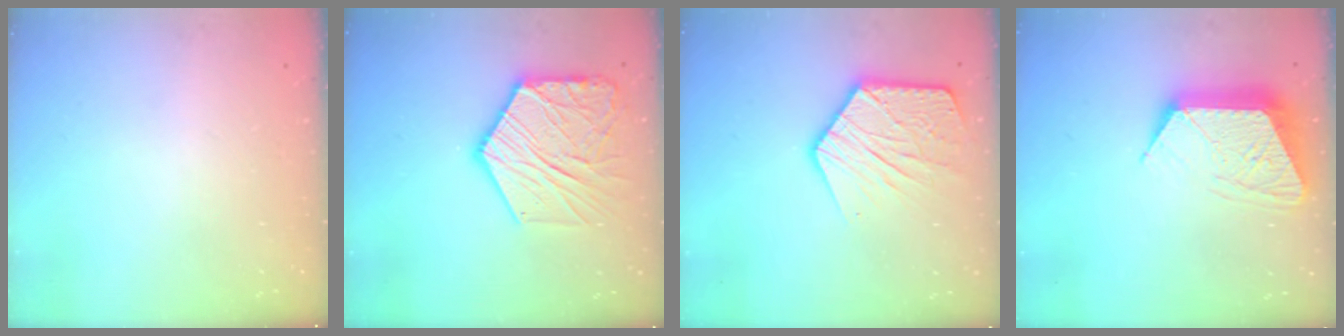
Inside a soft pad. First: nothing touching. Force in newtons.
{"total": 17.8, "press": 17.8, "slide": 1.4}
{"total": 15.2, "press": 15.2, "slide": 1.1}
{"total": 13.0, "press": 13.0, "slide": 0.9}